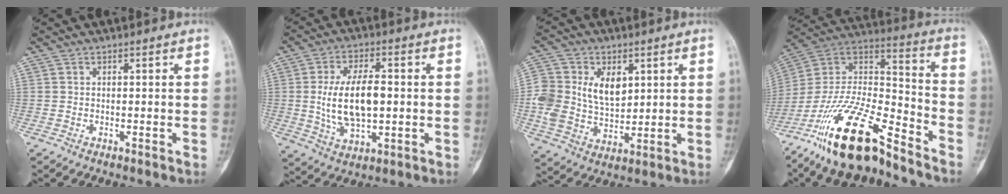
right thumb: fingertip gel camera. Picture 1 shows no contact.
{"total": 12.9, "force": [0.2, 6.5, 11.2], "torque": [-0.198, 0.004, 0.010]}
{"total": 14.1, "force": [3.2, 10.0, 9.4], "torque": [-0.165, -0.007, 0.067]}
{"total": 21.7, "force": [-15.6, 6.7, 13.6], "torque": [-0.266, 0.075, -0.288]}